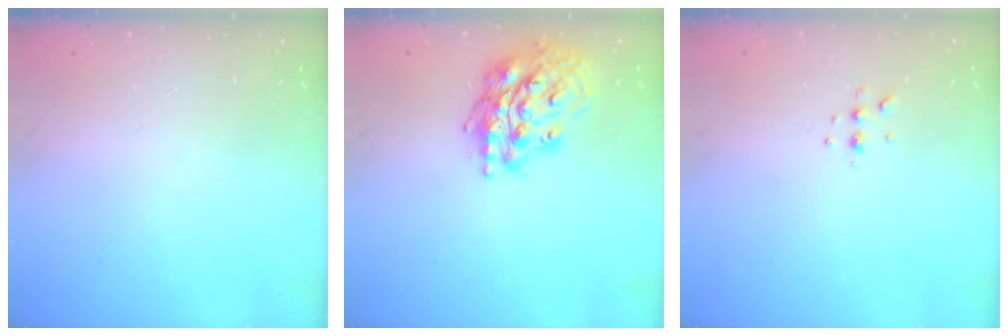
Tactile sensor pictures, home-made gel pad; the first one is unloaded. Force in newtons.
{"total": 17.5, "press": 17.4, "slide": 1.8}
{"total": 3.7, "press": 3.6, "slide": 0.7}